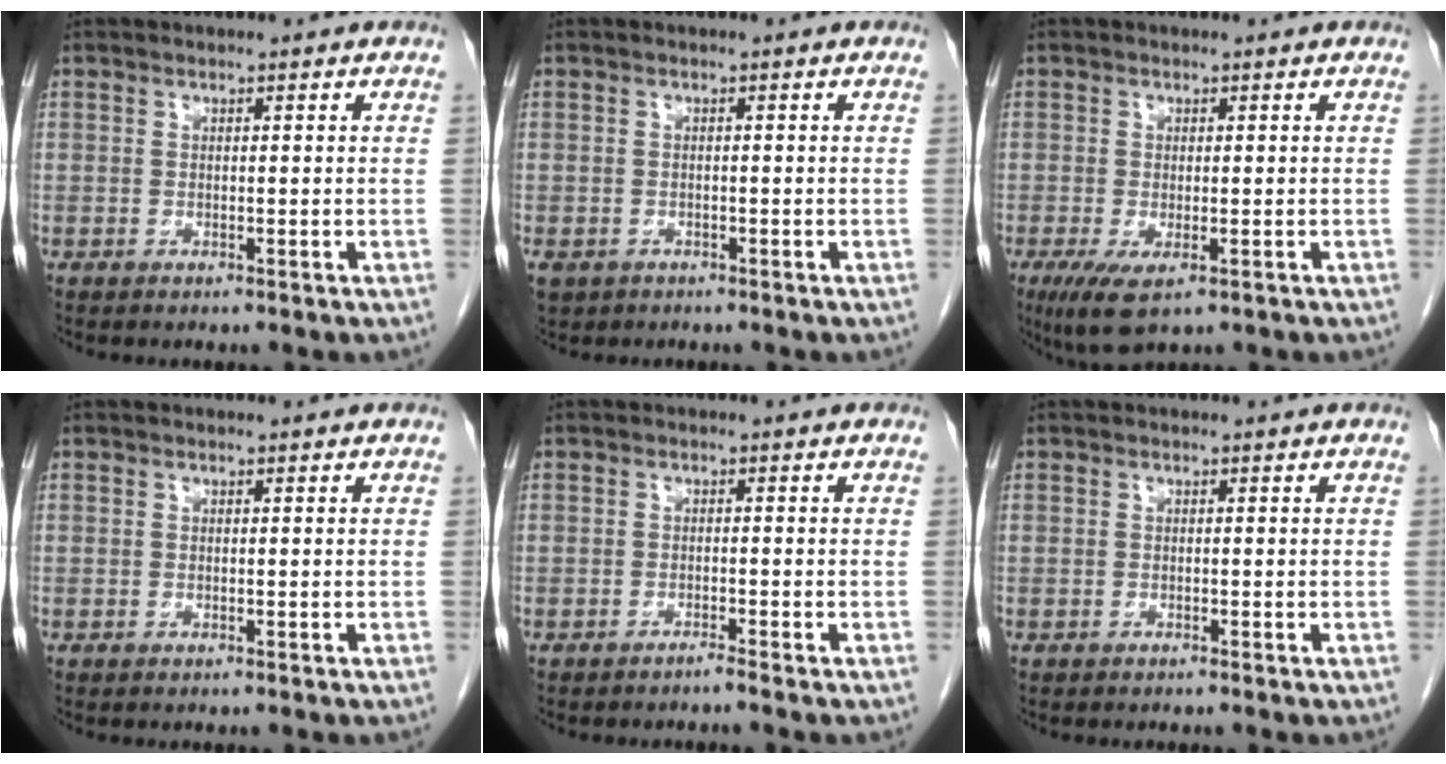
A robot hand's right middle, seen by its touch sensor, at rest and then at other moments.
{"total": 3.4, "force": [-2.2, 2.3, 1.2], "torque": [-0.027, -0.003, -0.030]}
{"total": 5.4, "force": [-2.8, 1.8, 4.3], "torque": [-0.073, -0.016, -0.040]}
{"total": 0.0}
{"total": 0.9, "force": [-0.8, -0.3, 0.3], "torque": [-0.003, 0.002, -0.016]}
{"total": 0.0}